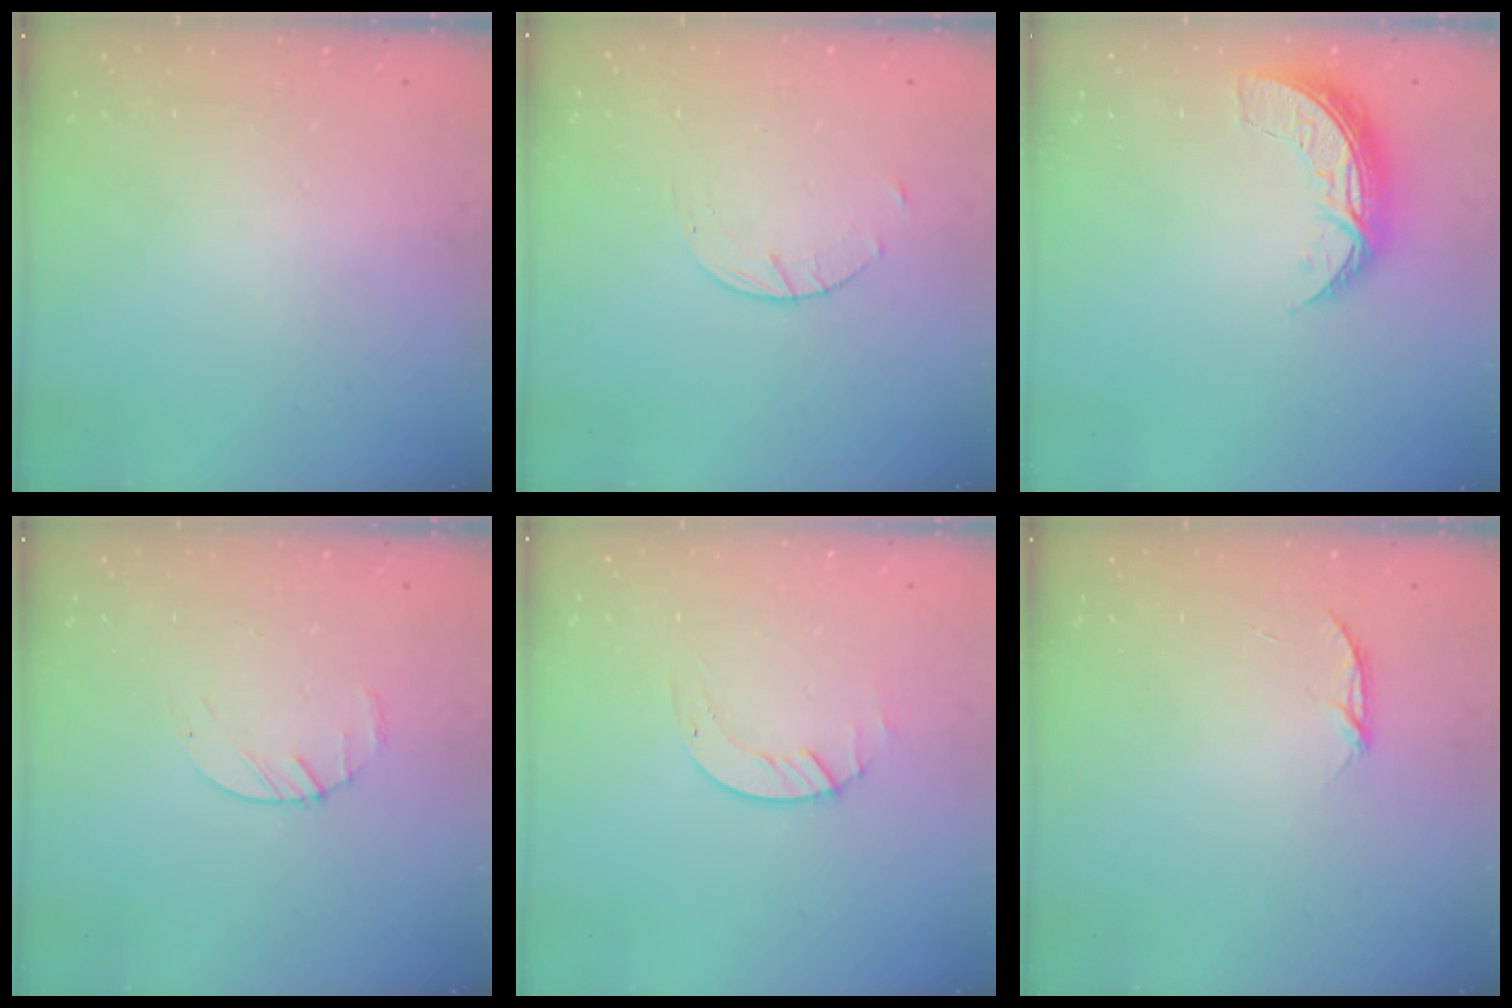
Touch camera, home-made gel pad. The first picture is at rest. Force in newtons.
{"total": 3.0, "press": 3.0, "slide": 0.4}
{"total": 8.1, "press": 8.0, "slide": 0.8}
{"total": 2.4, "press": 2.3, "slide": 0.3}
{"total": 2.0, "press": 2.0, "slide": 0.2}
{"total": 3.1, "press": 3.0, "slide": 0.4}